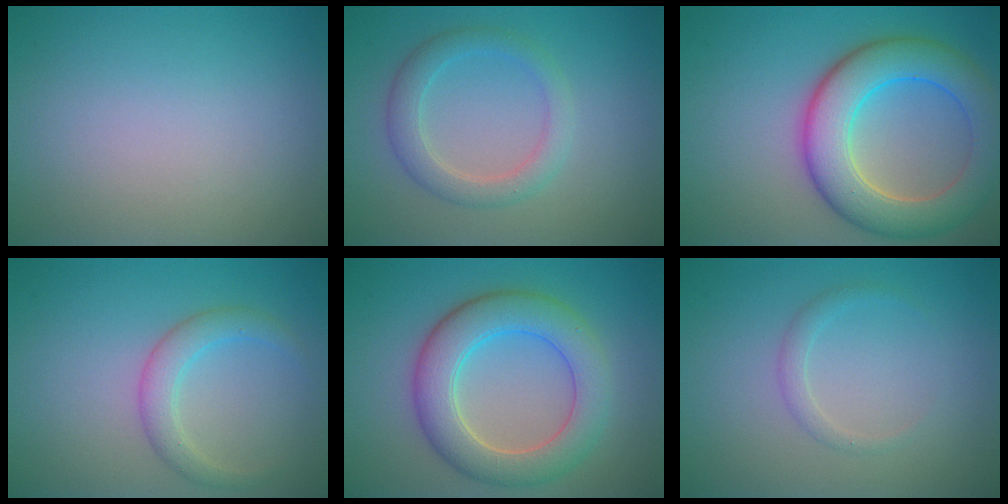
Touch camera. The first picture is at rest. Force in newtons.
{"total": 2.9, "press": 2.9, "slide": 0.2}
{"total": 8.3, "press": 8.3, "slide": 0.5}
{"total": 2.0, "press": 2.0, "slide": 0.2}
{"total": 6.6, "press": 6.6, "slide": 0.4}
{"total": 1.2, "press": 1.2, "slide": 0.1}